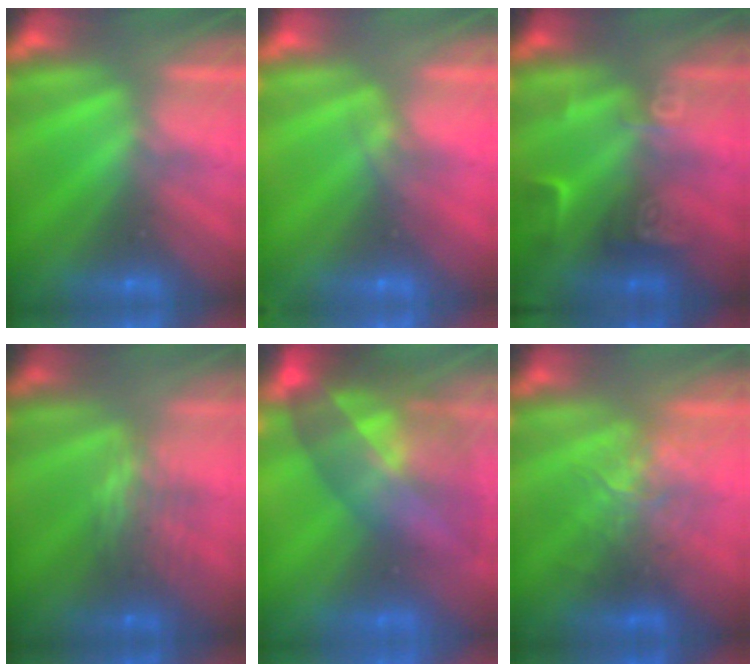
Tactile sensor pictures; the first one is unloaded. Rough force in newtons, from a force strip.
{"total": 2.8}
{"total": 2.5}
{"total": 5.7}
{"total": 7.8}
{"total": 2.4}